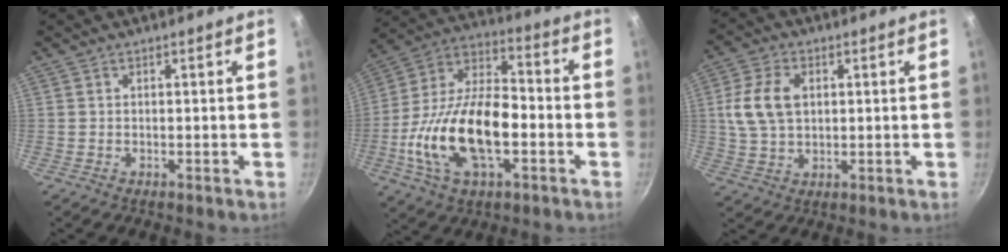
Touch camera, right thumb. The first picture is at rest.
{"total": 21.4, "force": [-5.1, 11.2, 17.5], "torque": [-0.312, 0.040, -0.100]}
{"total": 9.6, "force": [1.7, 6.5, 6.9], "torque": [-0.122, 0.006, 0.032]}